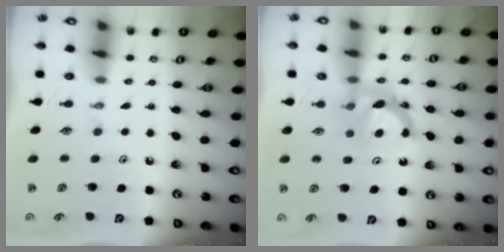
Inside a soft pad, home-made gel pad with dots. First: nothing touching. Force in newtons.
{"total": 7.1, "press": 7.1, "slide": 0.5}